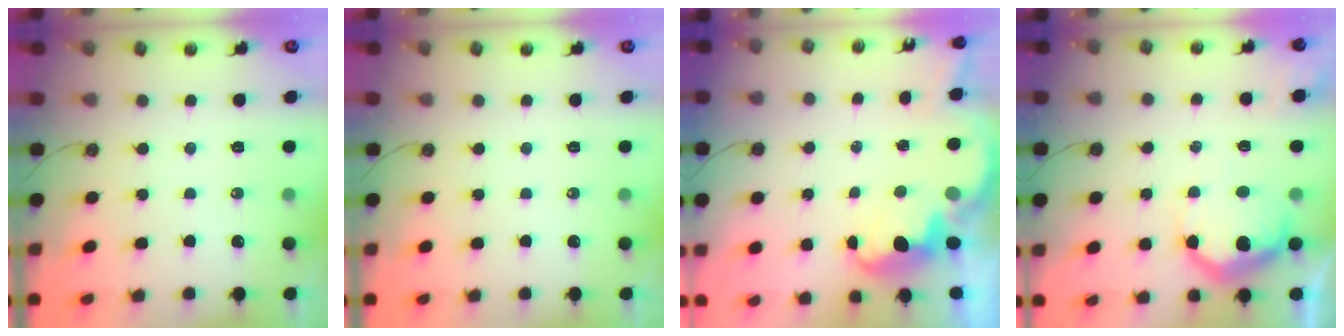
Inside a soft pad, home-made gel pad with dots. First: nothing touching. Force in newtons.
{"total": 0.0}
{"total": 4.7, "press": 4.7, "slide": 0.5}
{"total": 14.5, "press": 14.5, "slide": 1.3}